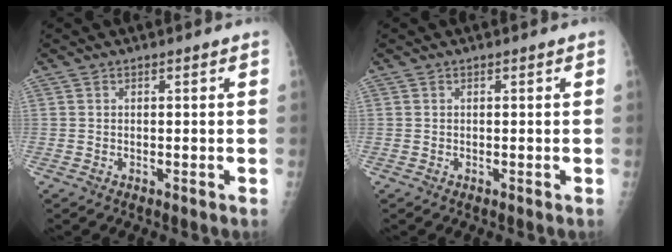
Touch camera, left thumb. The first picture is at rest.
{"total": 0.0}